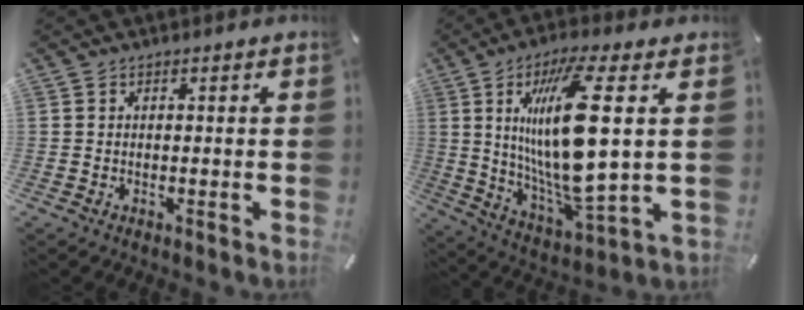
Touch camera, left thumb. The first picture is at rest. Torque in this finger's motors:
{"motor_torque": [2.50, 2.50, 1.02, -0.47, 0.52]}